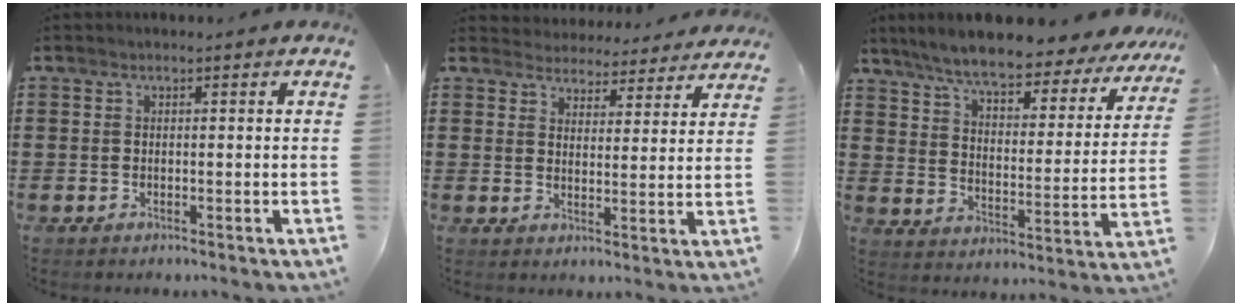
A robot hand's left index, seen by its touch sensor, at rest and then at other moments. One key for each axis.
{"total": 4.3, "fx": 4.3, "fy": 0.6, "fz": -0.1, "tx": -0.020, "ty": -0.023, "tz": 0.076}
{"total": 7.3, "fx": 6.6, "fy": 0.4, "fz": 3.2, "tx": -0.091, "ty": -0.038, "tz": 0.111}